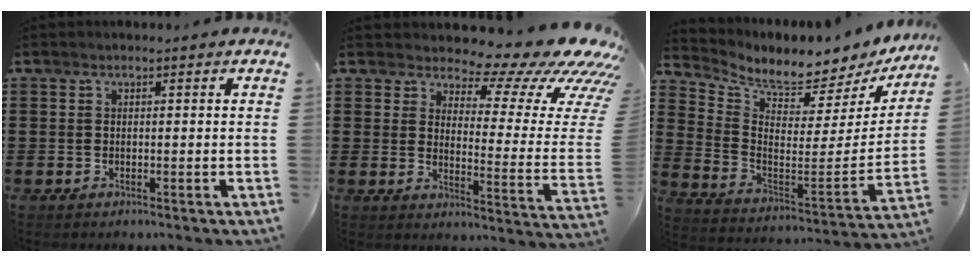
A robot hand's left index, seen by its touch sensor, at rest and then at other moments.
{"total": 11.0, "force": [8.2, 3.3, 6.4], "torque": [-0.106, -0.066, 0.137]}
{"total": 5.2, "force": [4.7, 1.1, 1.9], "torque": [-0.052, -0.062, 0.072]}